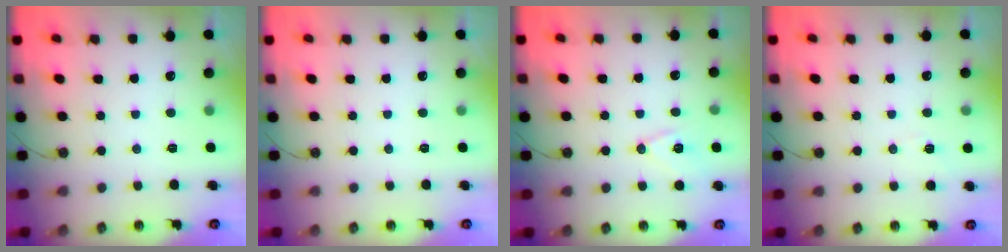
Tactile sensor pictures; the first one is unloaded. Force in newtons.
{"total": 0.0}
{"total": 10.0, "press": 9.3, "slide": 3.7}
{"total": 3.5, "press": 3.1, "slide": 1.6}